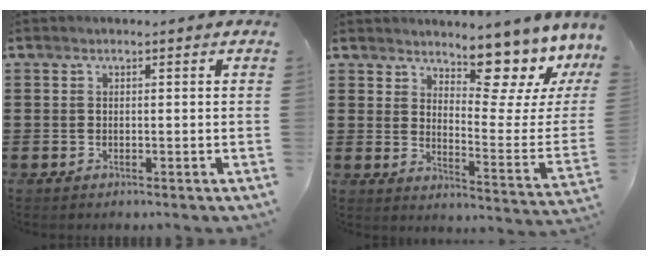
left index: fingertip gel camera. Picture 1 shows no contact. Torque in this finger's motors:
{"motor_torque": [1.66, -0.48, 1.05, 0.17]}